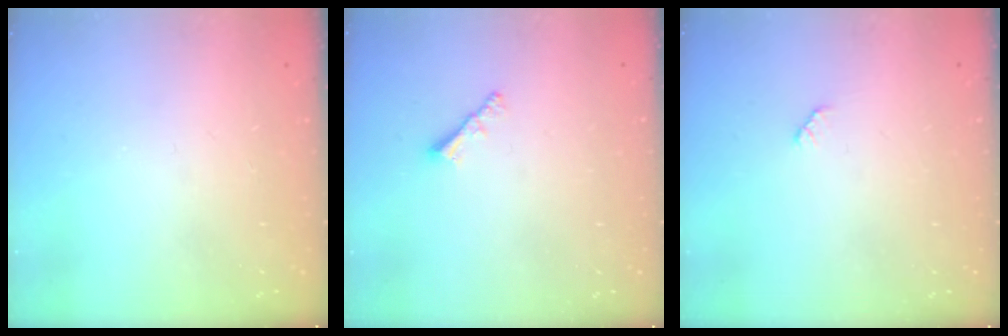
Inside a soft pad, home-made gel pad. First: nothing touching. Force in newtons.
{"total": 1.9, "press": 1.8, "slide": 0.5}
{"total": 2.5, "press": 2.5, "slide": 0.4}